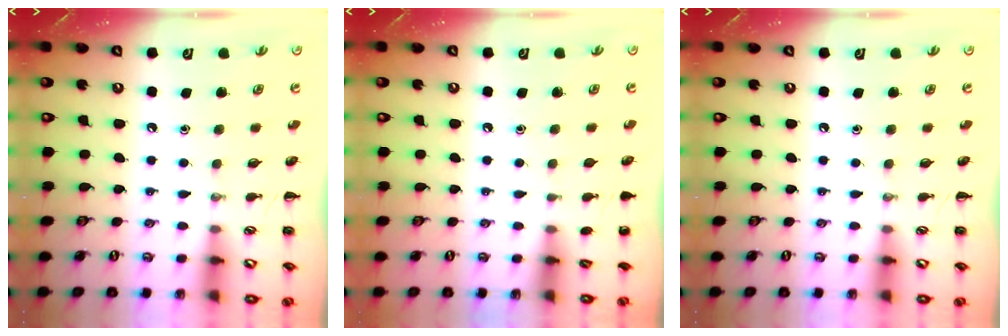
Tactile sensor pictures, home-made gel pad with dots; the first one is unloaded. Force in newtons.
{"total": 1.1, "press": 1.0, "slide": 0.2}
{"total": 0.0}